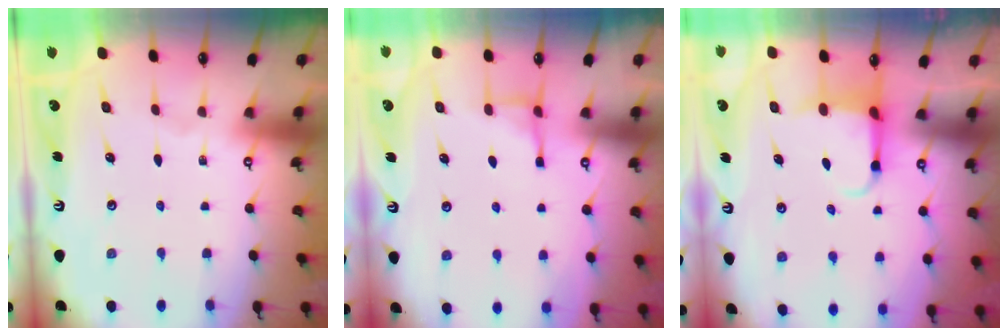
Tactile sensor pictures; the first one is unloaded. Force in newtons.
{"total": 3.7, "press": 3.7, "slide": 0.5}
{"total": 3.9, "press": 3.7, "slide": 1.3}